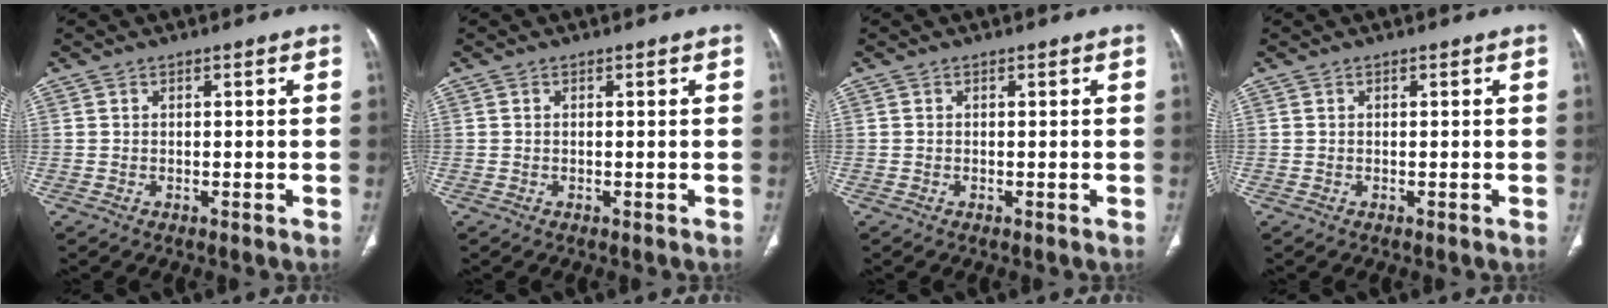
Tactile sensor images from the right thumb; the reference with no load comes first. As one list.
[{"total": 0.0}, {"total": 0.0}, {"total": 0.0}]